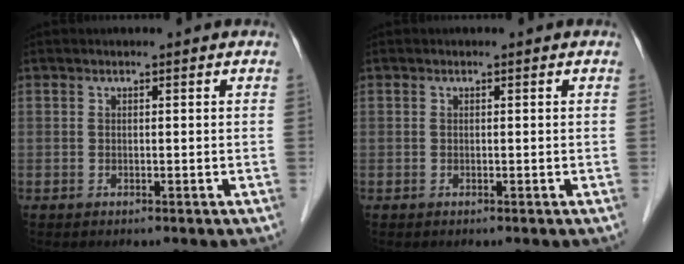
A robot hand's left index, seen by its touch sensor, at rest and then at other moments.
{"total": 0.0}